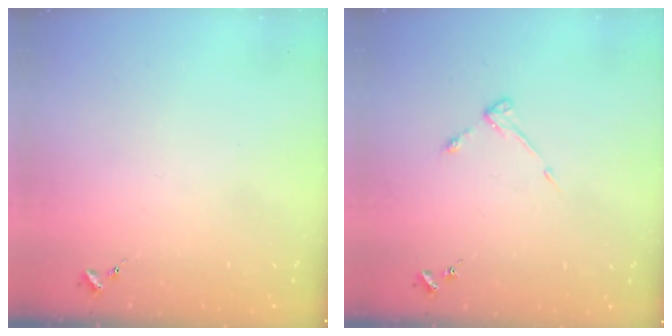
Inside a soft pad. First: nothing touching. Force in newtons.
{"total": 3.6, "press": 3.6, "slide": 0.5}